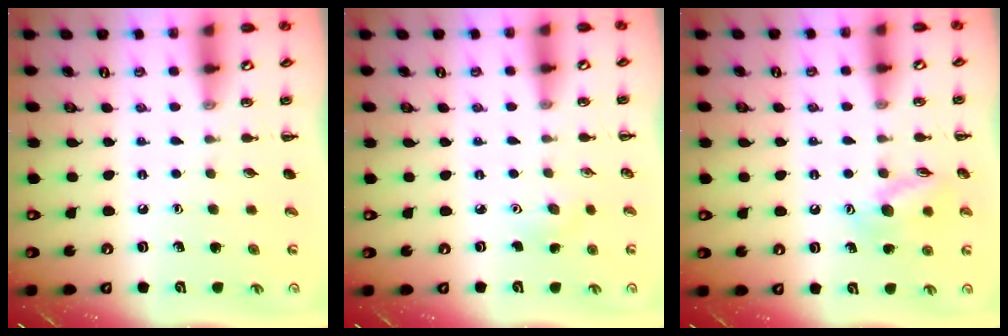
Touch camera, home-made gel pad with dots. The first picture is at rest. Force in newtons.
{"total": 2.8, "press": 2.8, "slide": 0.7}
{"total": 11.2, "press": 11.1, "slide": 0.9}